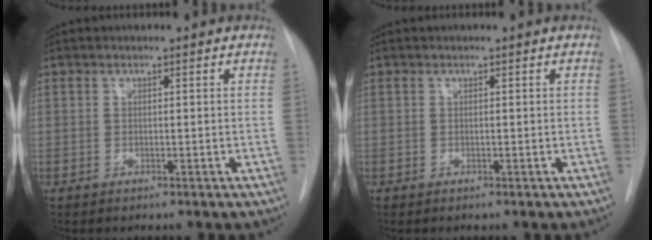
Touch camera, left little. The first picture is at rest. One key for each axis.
{"total": 0.0}